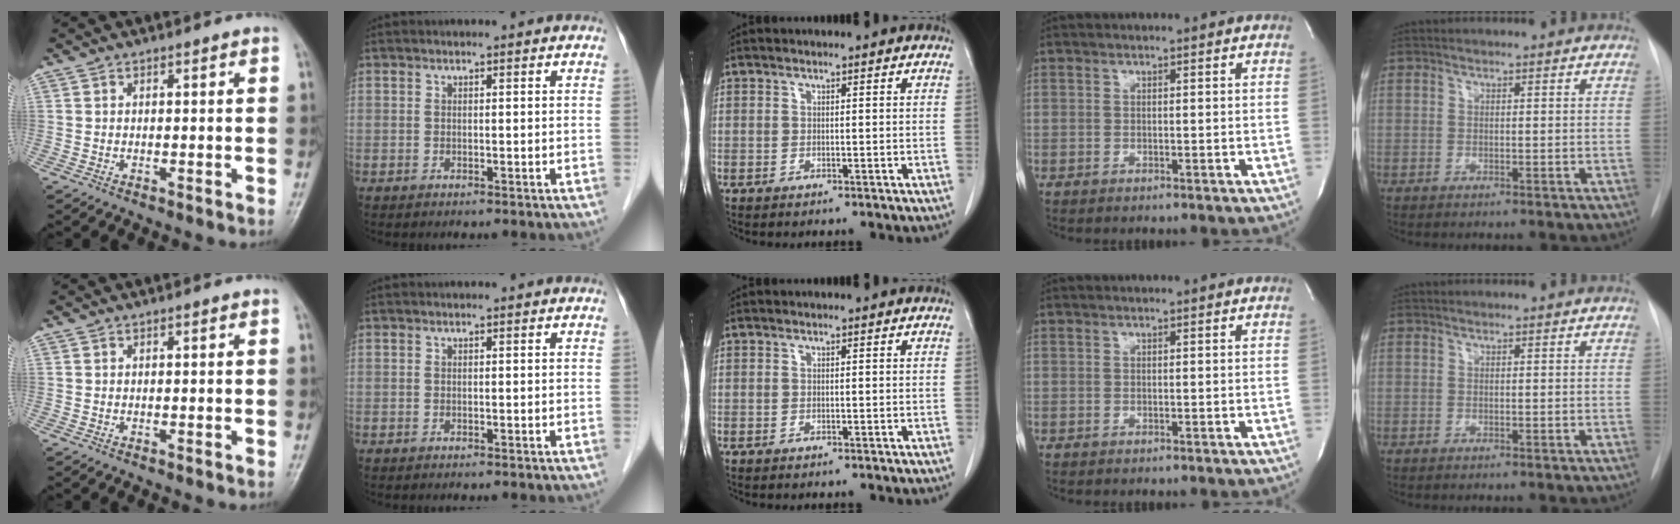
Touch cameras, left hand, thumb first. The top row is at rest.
{}